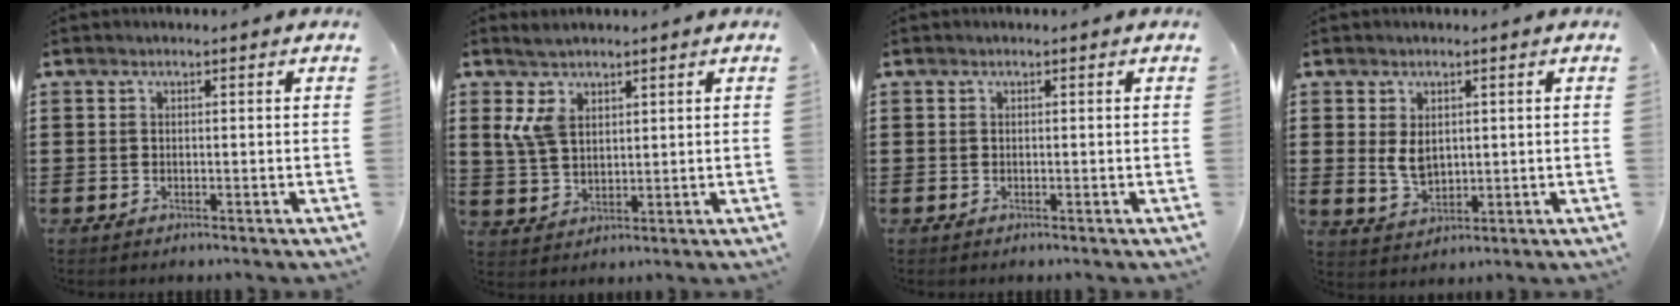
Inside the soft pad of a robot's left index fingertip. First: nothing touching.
{"total": 5.7, "force": [3.2, 3.3, 3.4], "torque": [-0.086, 0.007, 0.058]}
{"total": 0.0}
{"total": 4.0, "force": [1.0, 2.7, 2.8], "torque": [-0.060, 0.001, 0.013]}